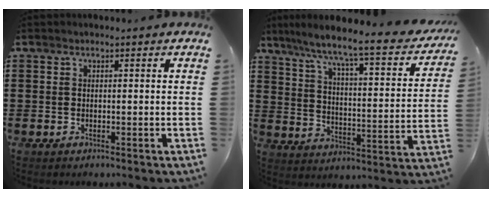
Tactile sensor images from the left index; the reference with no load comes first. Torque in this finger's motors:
{"motor_torque": [2.14, 0.00, 0.95, 0.21]}